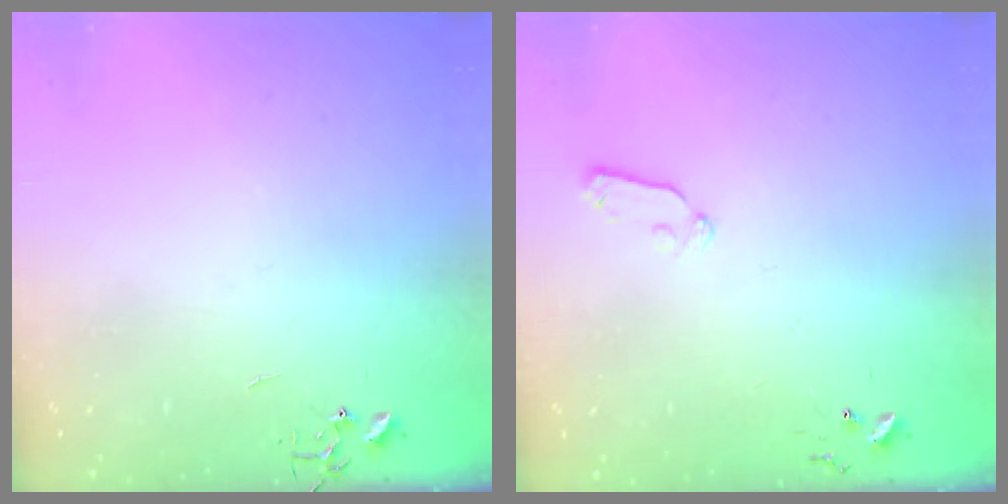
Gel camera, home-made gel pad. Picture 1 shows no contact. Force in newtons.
{"total": 5.9, "press": 5.9, "slide": 0.8}